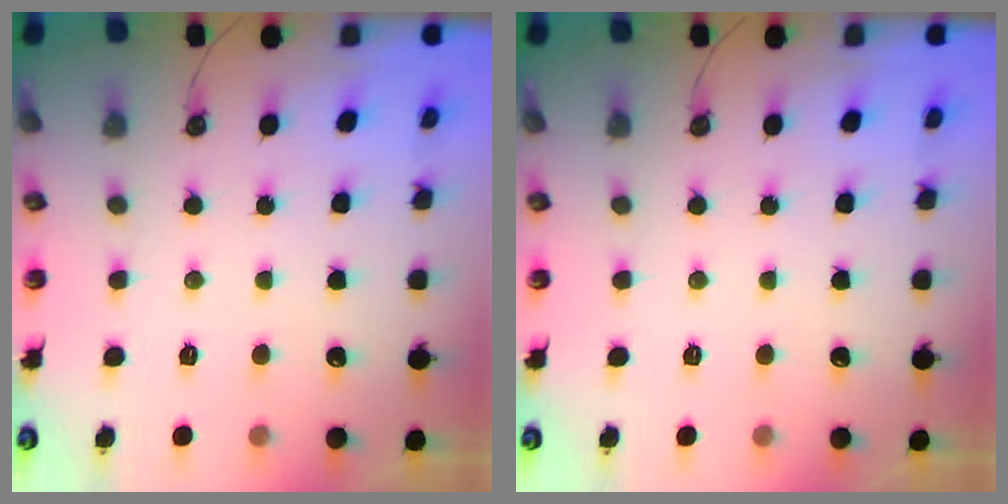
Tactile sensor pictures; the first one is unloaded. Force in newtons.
{"total": 0.0}